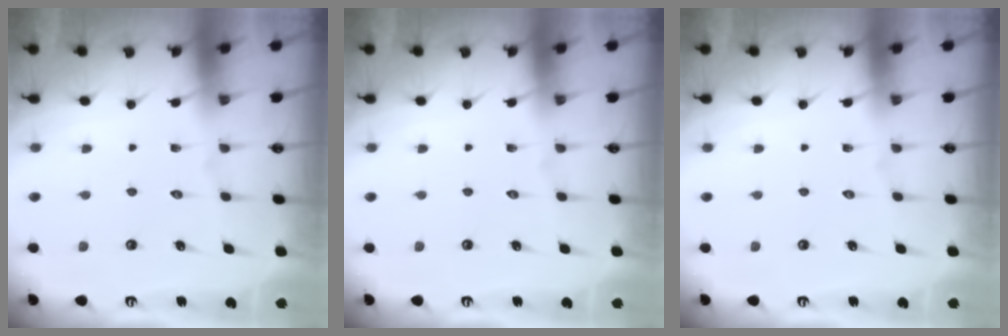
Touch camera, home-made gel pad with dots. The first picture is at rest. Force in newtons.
{"total": 0.0}
{"total": 0.0}